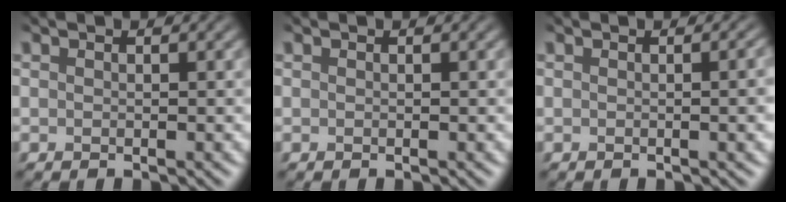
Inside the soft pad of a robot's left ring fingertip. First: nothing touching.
{"total": 0.0}
{"total": 5.8, "force": [1.0, 2.8, 5.0], "torque": [-0.017, 0.032, -0.009]}